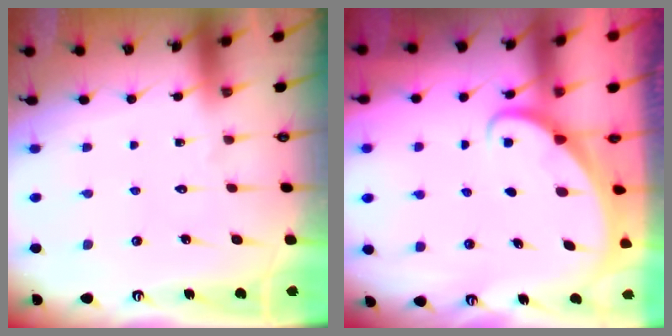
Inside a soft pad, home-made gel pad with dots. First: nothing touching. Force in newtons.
{"total": 1.6, "press": 1.6, "slide": 0.0}